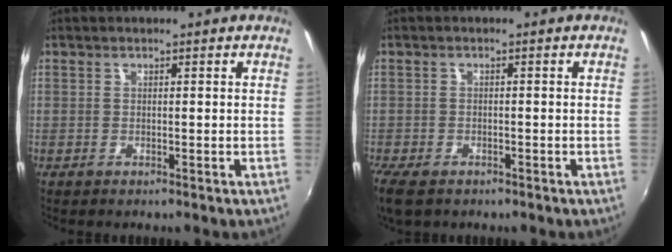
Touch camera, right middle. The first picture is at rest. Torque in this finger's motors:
{"motor_torque": [1.17, -0.97, 0.31, 0.11]}